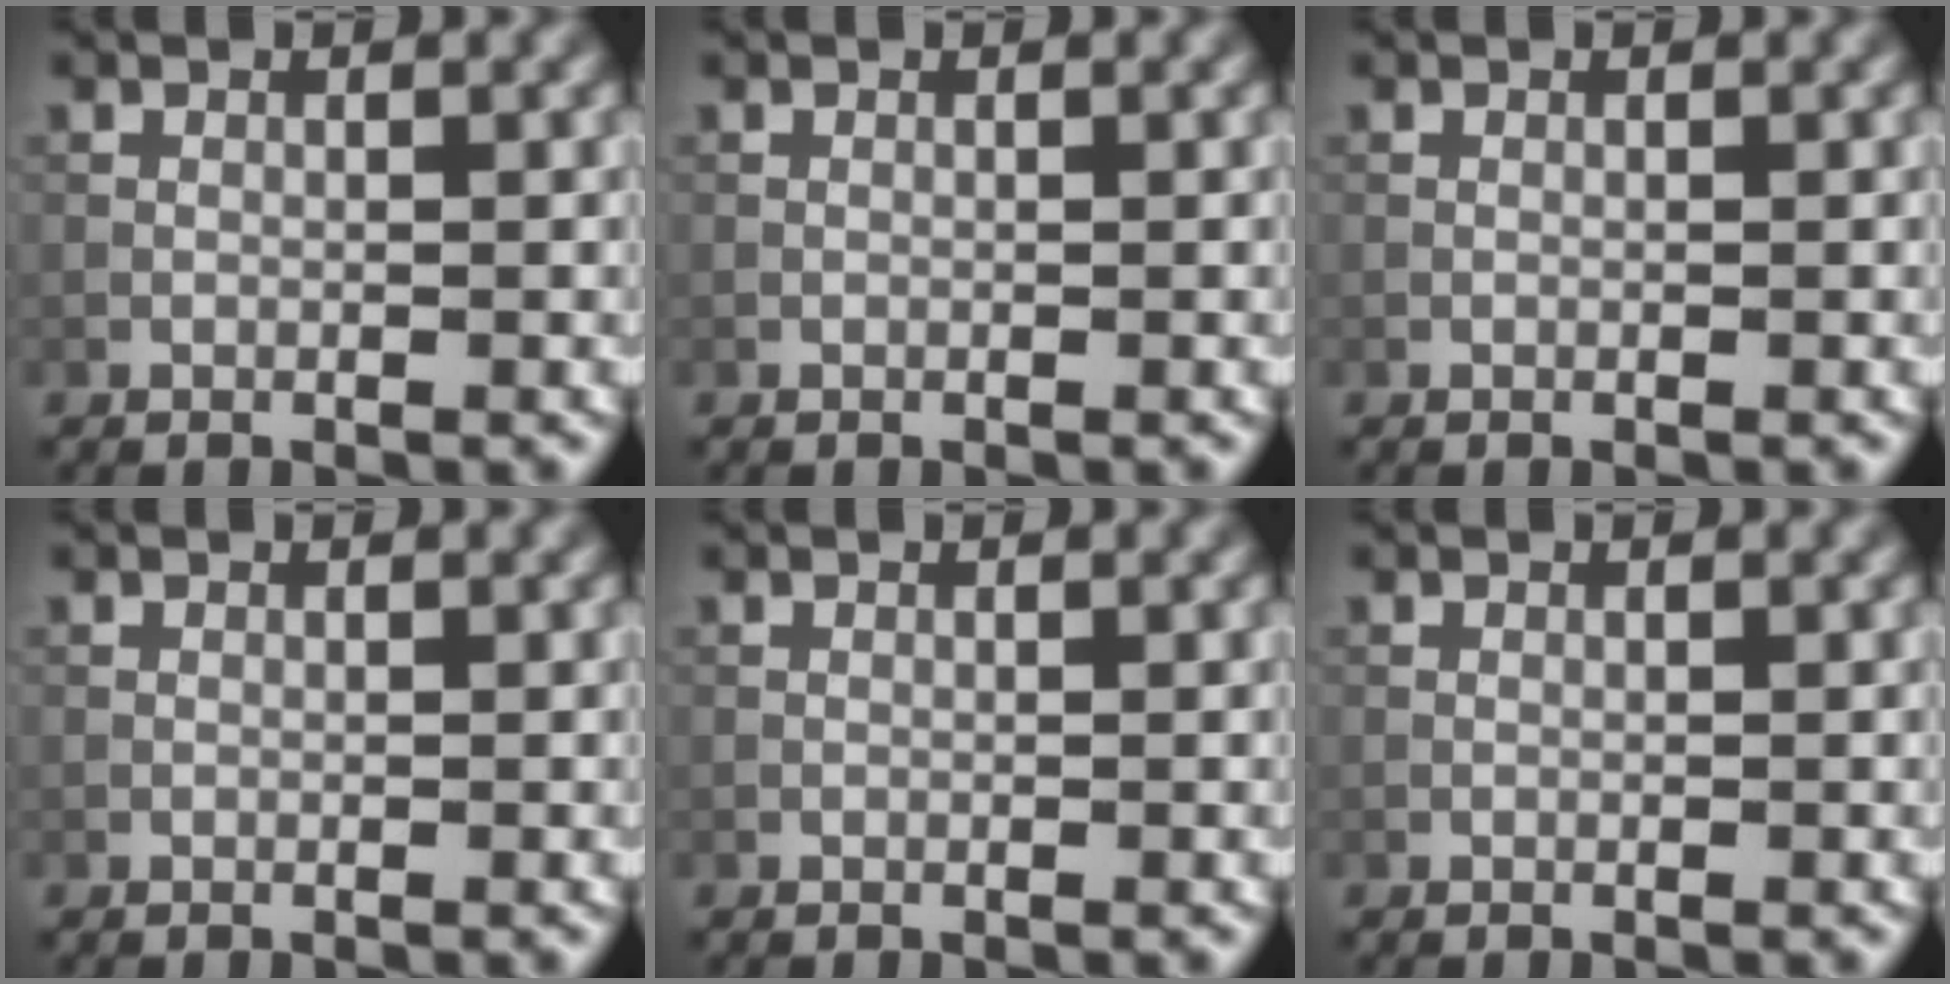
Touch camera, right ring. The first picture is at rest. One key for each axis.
{"total": 0.0}
{"total": 0.0}
{"total": 0.0}
{"total": 0.0}
{"total": 0.0}